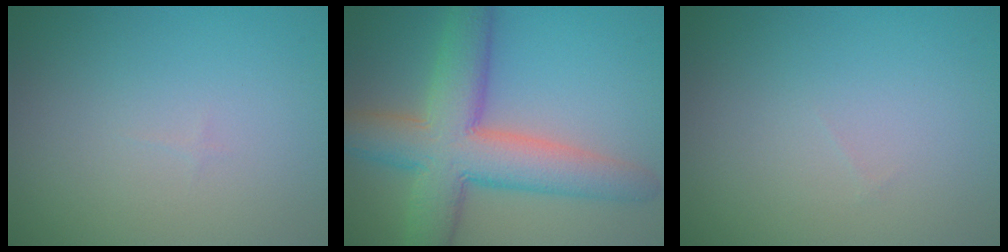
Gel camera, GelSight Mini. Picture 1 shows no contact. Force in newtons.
{"total": 9.0, "press": 9.0, "slide": 0.6}
{"total": 0.0}